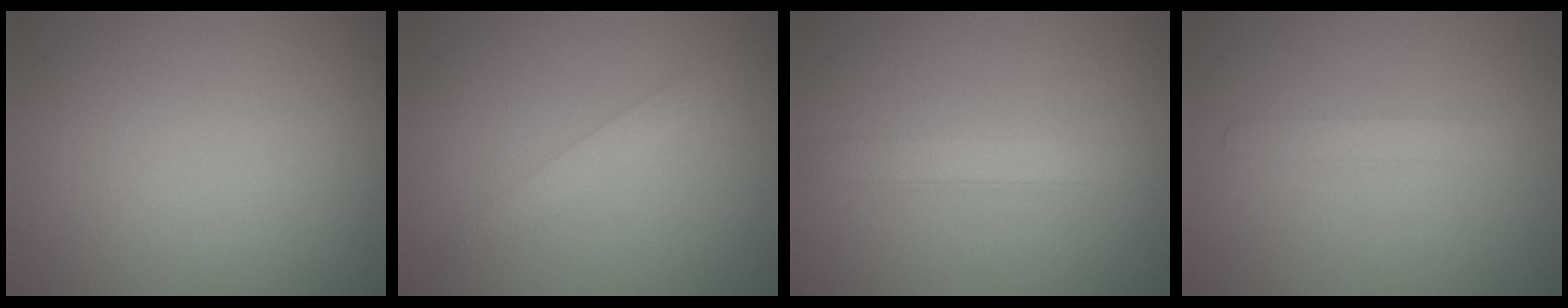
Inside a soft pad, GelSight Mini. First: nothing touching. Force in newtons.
{"total": 1.6, "press": 1.6, "slide": 0.1}
{"total": 2.1, "press": 2.1, "slide": 0.1}
{"total": 1.3, "press": 1.3, "slide": 0.1}